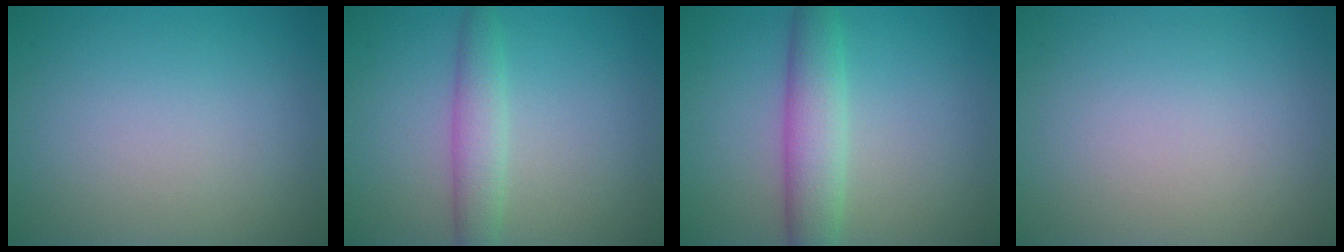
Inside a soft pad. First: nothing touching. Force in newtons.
{"total": 2.8, "press": 2.8, "slide": 0.1}
{"total": 4.4, "press": 4.4, "slide": 0.1}
{"total": 0.0}